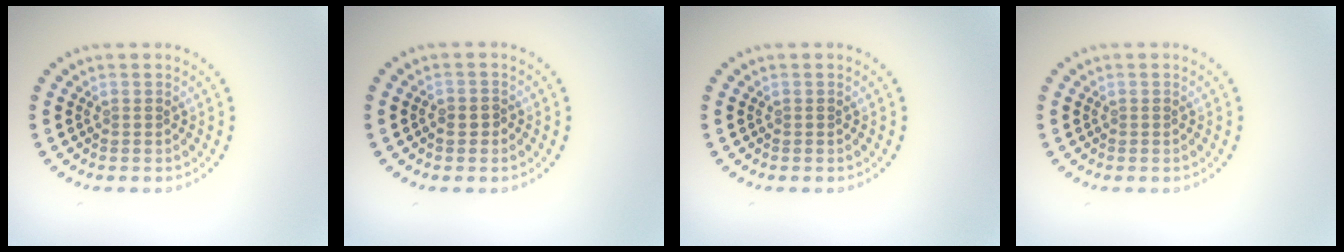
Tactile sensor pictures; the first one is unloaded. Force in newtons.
{"total": 0.9, "press": 0.8, "slide": 0.3}
{"total": 0.0}
{"total": 0.0}